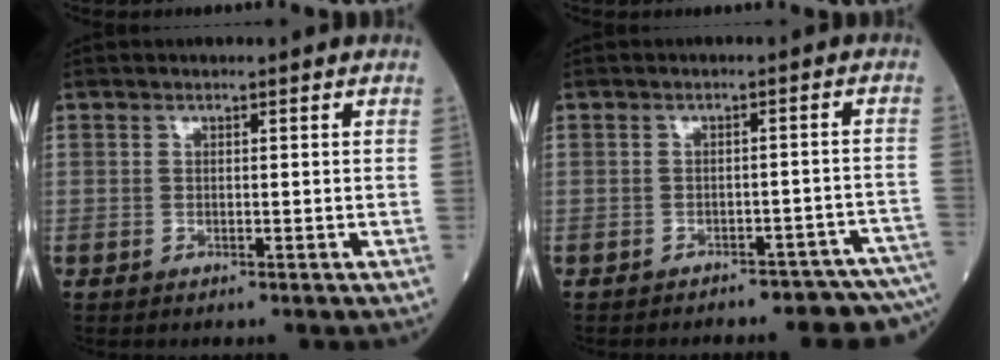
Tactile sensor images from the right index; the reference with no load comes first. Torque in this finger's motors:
{"motor_torque": [0.47, -0.40, 0.18, 0.04]}